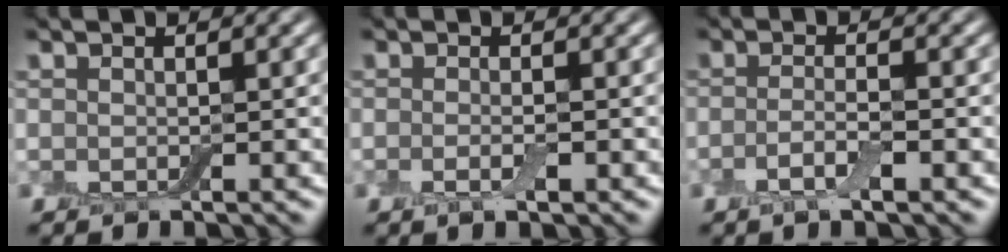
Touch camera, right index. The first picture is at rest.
{"total": 1.4, "force": [-0.5, 0.3, 1.3], "torque": [-0.026, -0.007, -0.012]}
{"total": 2.3, "force": [-1.0, 0.5, 2.0], "torque": [-0.040, 0.001, -0.023]}